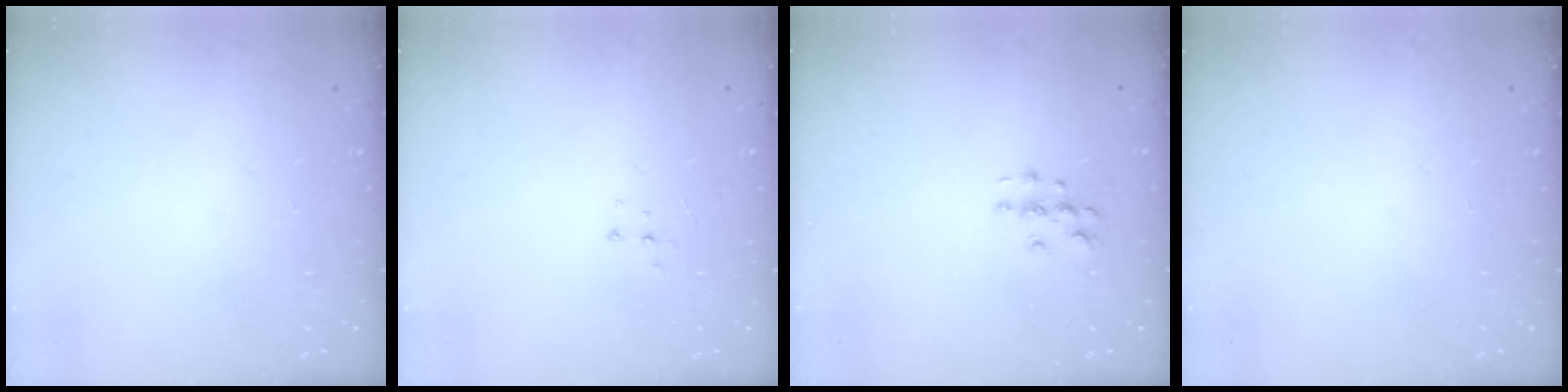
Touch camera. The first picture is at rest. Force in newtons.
{"total": 3.8, "press": 3.8, "slide": 0.3}
{"total": 4.3, "press": 4.3, "slide": 0.6}
{"total": 0.0}